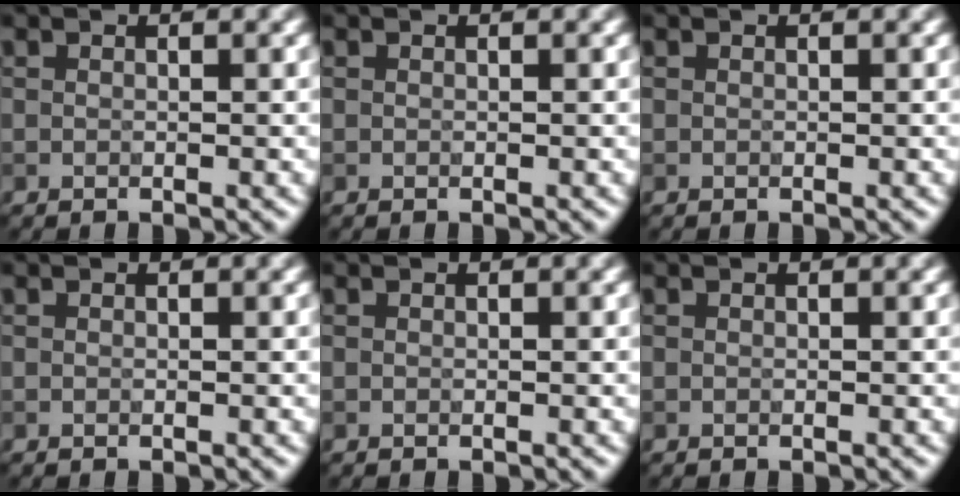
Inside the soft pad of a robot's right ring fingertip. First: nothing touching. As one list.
[{"total": 0.0}, {"total": 0.0}, {"total": 0.0}, {"total": 0.0}, {"total": 0.0}]